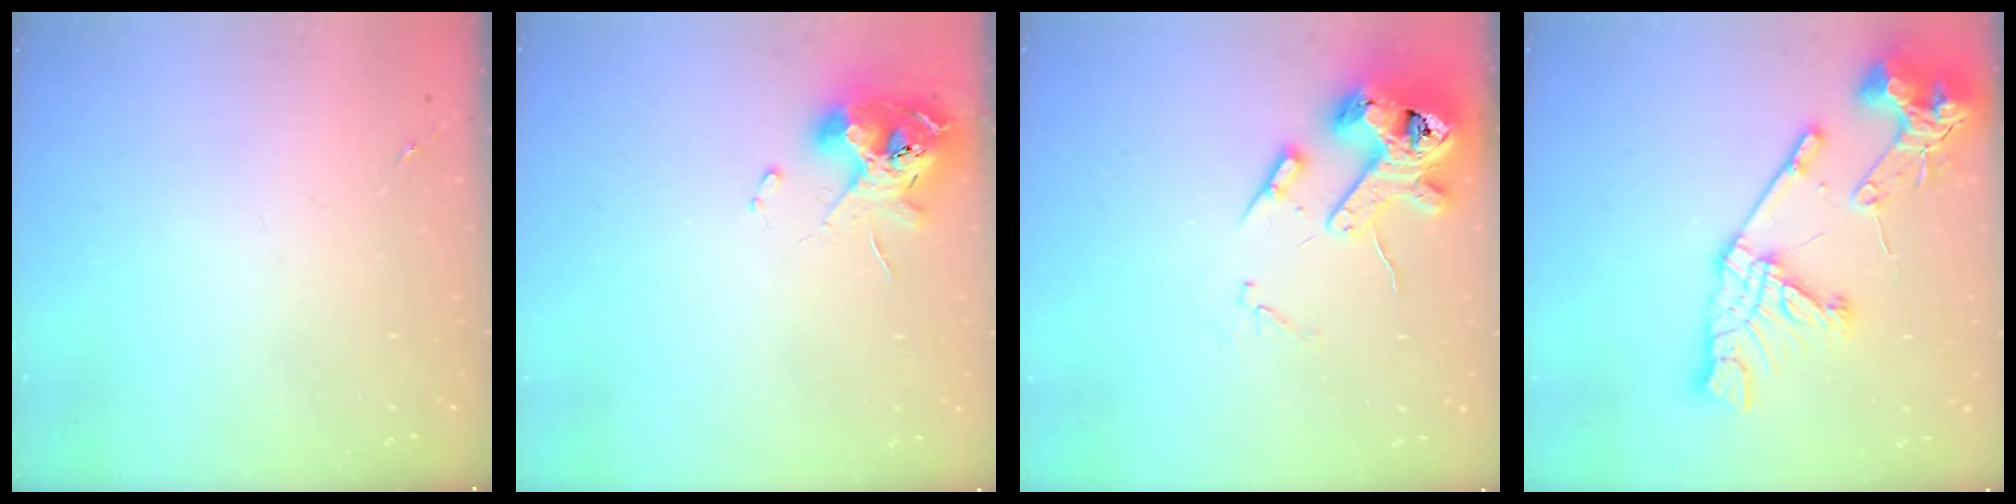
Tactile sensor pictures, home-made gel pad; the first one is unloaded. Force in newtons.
{"total": 10.9, "press": 10.8, "slide": 1.8}
{"total": 15.6, "press": 15.4, "slide": 2.3}
{"total": 20.6, "press": 20.5, "slide": 2.4}